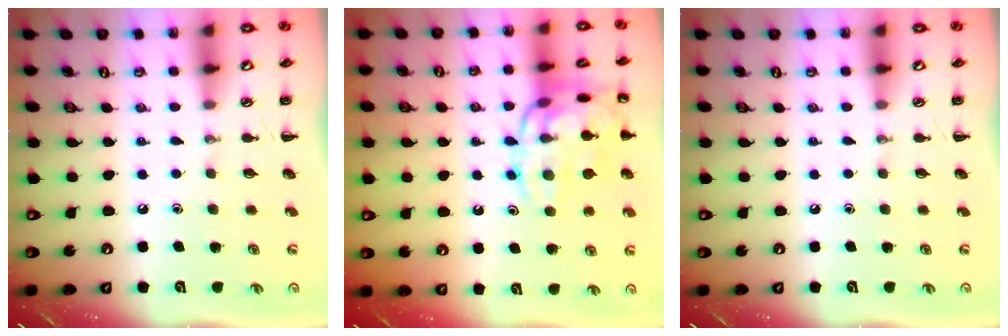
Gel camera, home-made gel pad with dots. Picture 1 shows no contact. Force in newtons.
{"total": 16.4, "press": 16.4, "slide": 0.5}
{"total": 0.0}